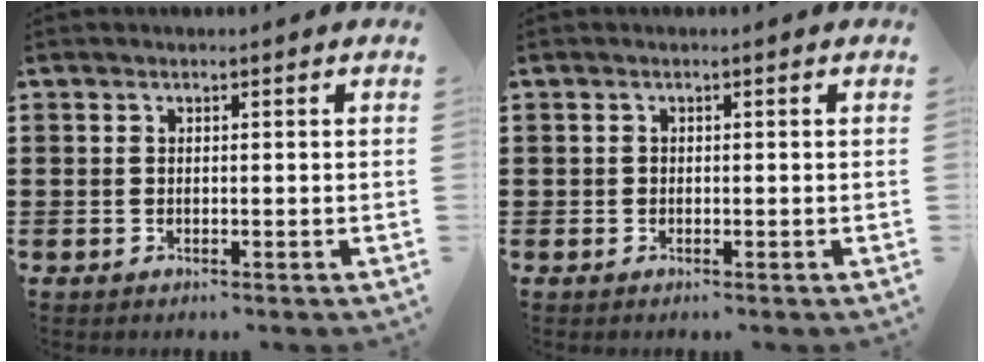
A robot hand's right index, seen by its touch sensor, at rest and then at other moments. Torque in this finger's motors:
{"motor_torque": [0.00, 0.05, -0.02, 0.01]}